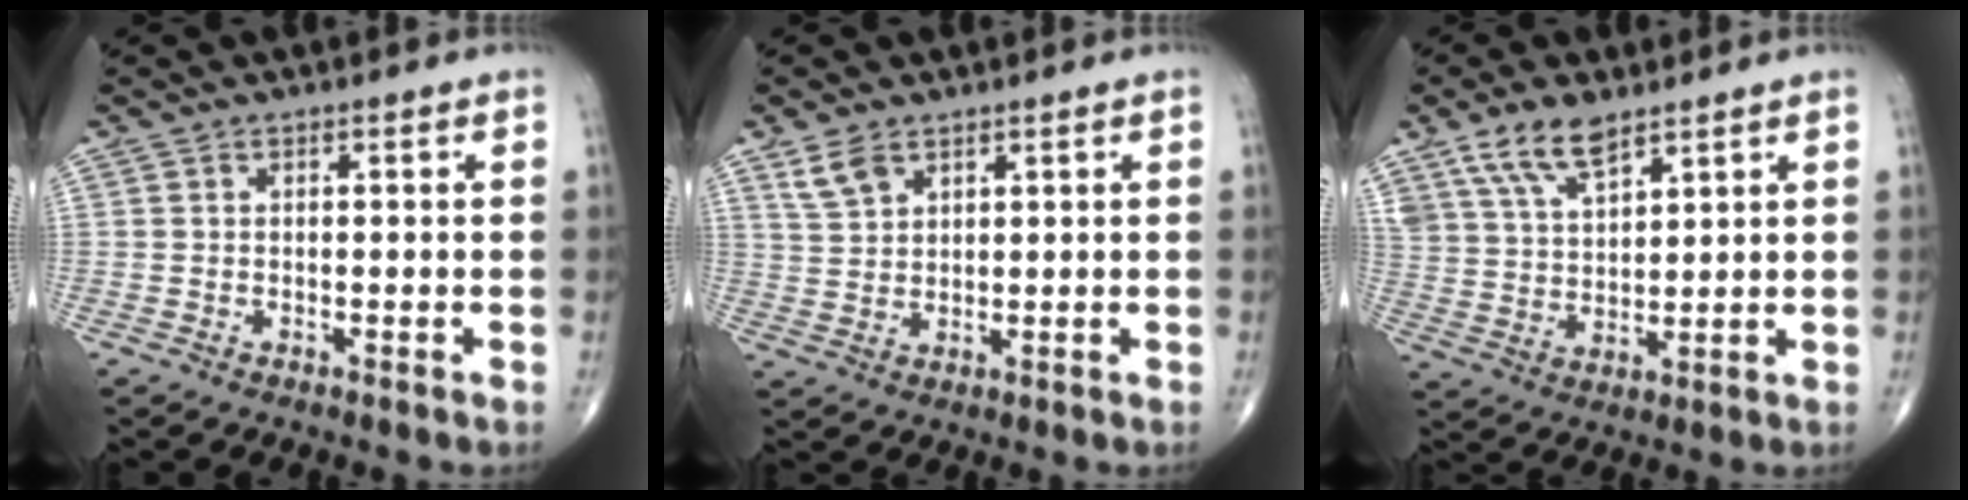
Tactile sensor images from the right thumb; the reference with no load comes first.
{"total": 4.3, "force": [2.9, 2.4, 2.2], "torque": [-0.037, -0.010, 0.064]}
{"total": 9.4, "force": [6.4, 3.8, 5.7], "torque": [-0.101, -0.025, 0.130]}